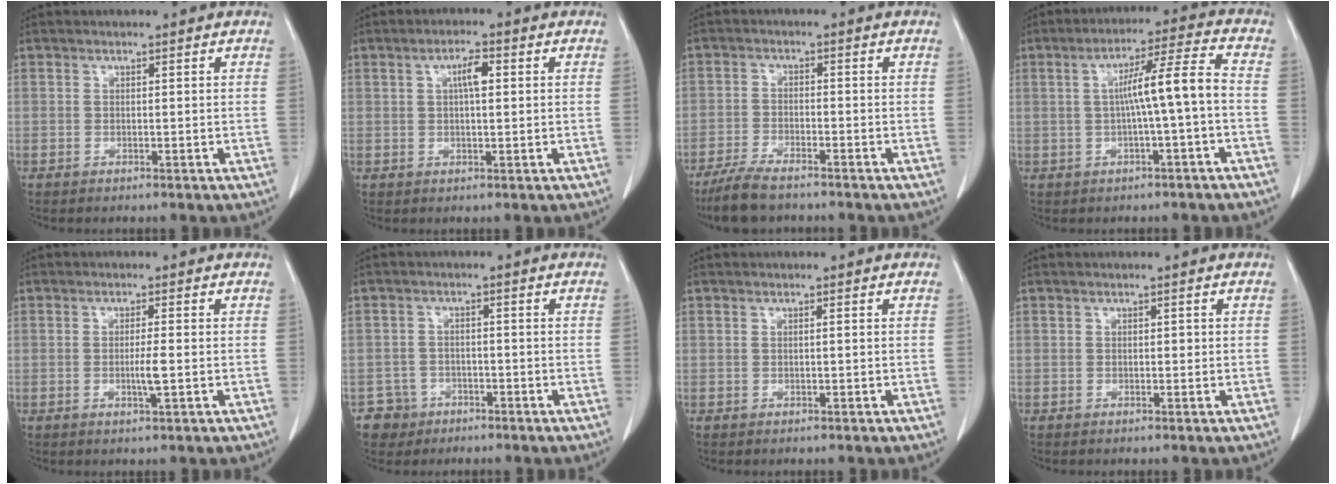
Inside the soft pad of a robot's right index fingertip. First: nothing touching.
{"total": 3.9, "force": [0.9, 1.3, 3.6], "torque": [-0.069, 0.009, 0.017]}
{"total": 7.5, "force": [-6.1, 2.0, 3.8], "torque": [-0.078, -0.018, -0.111]}
{"total": 8.5, "force": [-0.7, -0.1, 8.5], "torque": [-0.142, 0.024, -0.010]}
{"total": 3.1, "force": [-0.6, 0.3, 3.0], "torque": [-0.060, -0.002, -0.008]}
{"total": 4.7, "force": [-2.6, 3.9, -0.2], "torque": [0.009, 0.010, -0.042]}
{"total": 0.5, "force": [0.0, 0.2, 0.5], "torque": [-0.014, 0.005, 0.002]}
{"total": 0.9, "force": [-0.1, 0.6, 0.7], "torque": [-0.016, 0.006, 0.000]}